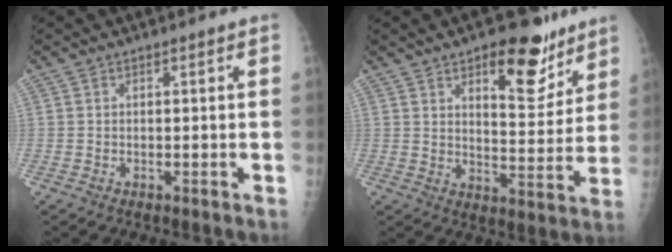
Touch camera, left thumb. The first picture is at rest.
{"total": 13.8, "force": [8.5, 6.0, 9.1], "torque": [-0.079, -0.049, 0.121]}